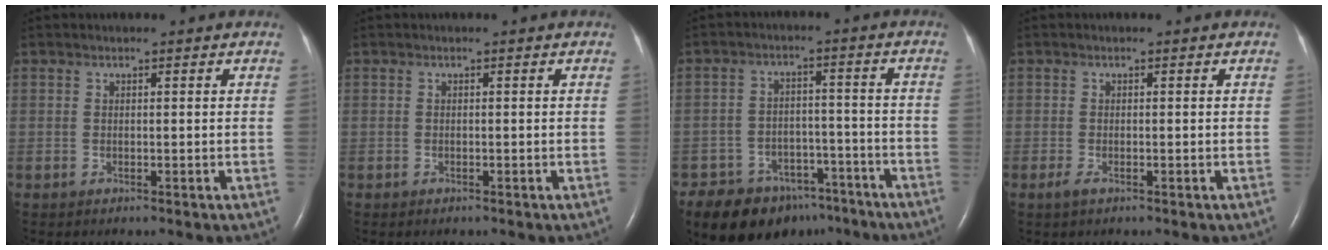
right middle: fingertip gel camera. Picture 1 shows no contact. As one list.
[{"total": 0.0}, {"total": 12.4, "force": [-9.5, 7.1, 3.6], "torque": [-0.053, 0.025, -0.137]}, {"total": 1.3, "force": [-0.8, 0.5, 0.9], "torque": [-0.028, -0.003, -0.014]}]